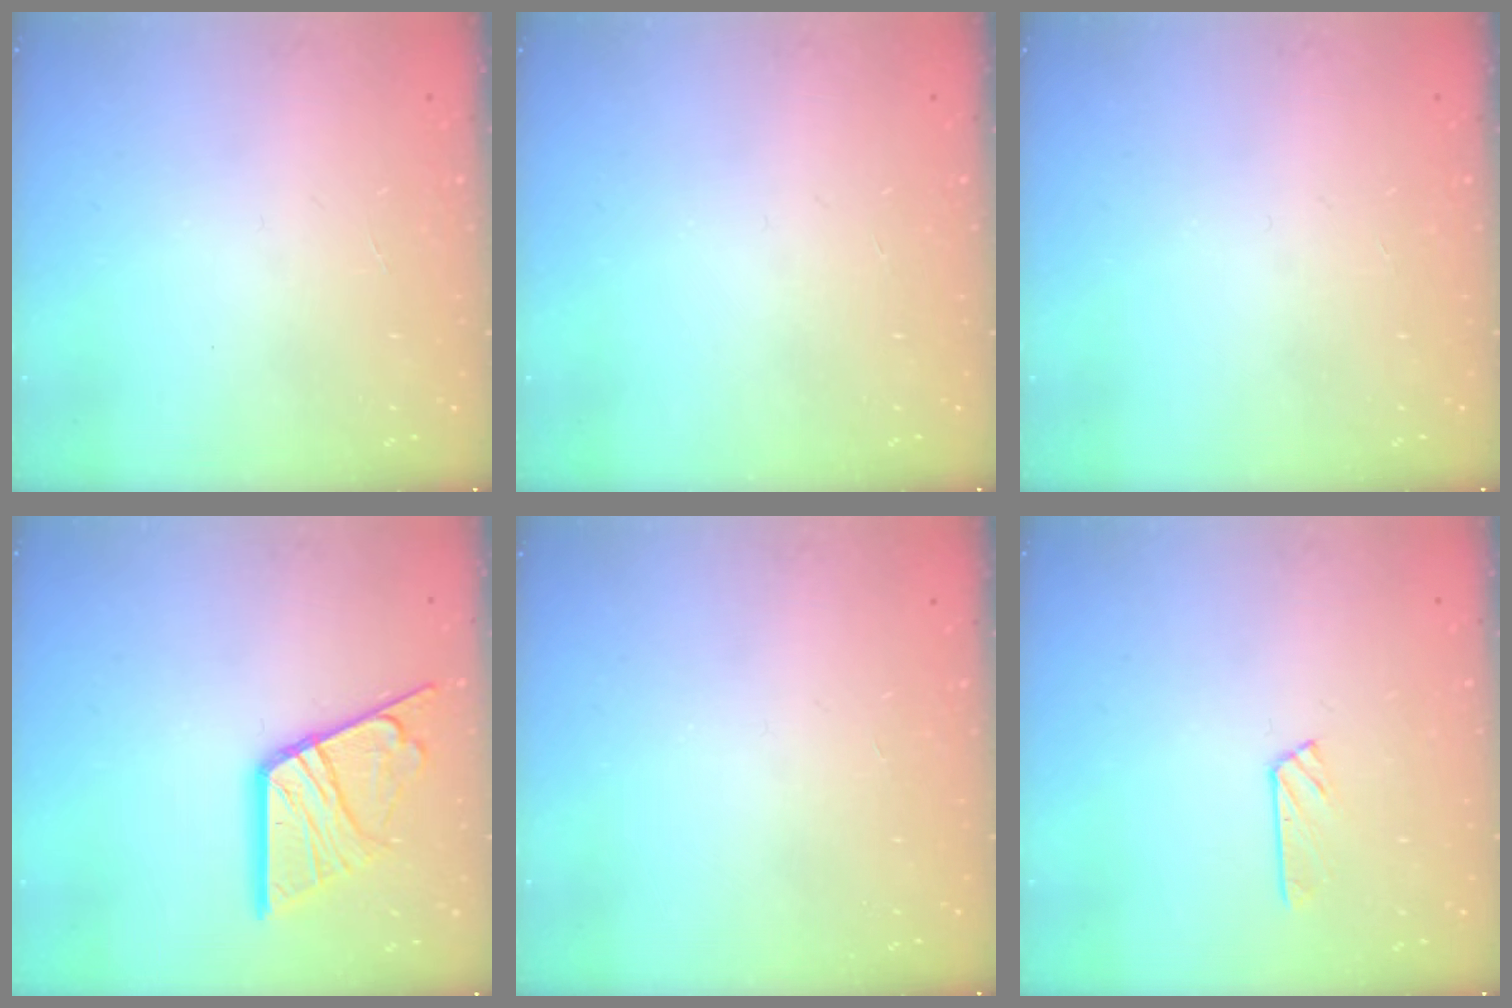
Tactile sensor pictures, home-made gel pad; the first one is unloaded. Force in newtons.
{"total": 0.0}
{"total": 0.0}
{"total": 15.4, "press": 15.3, "slide": 1.4}
{"total": 0.0}
{"total": 2.9, "press": 2.8, "slide": 0.3}